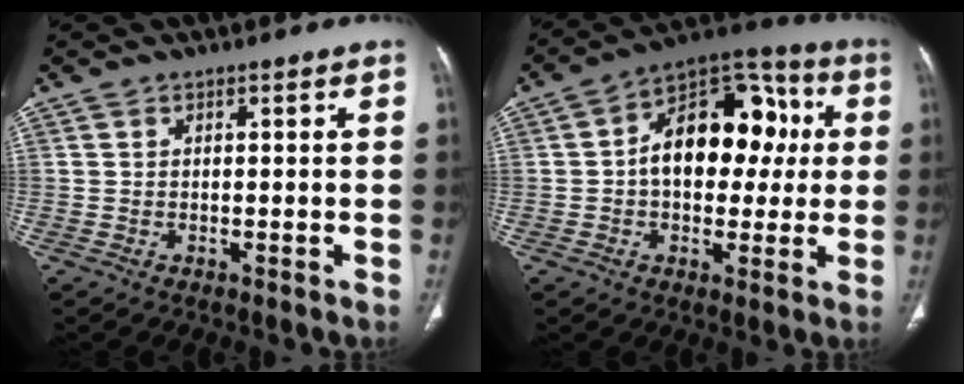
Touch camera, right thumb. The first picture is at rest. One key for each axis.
{"total": 17.8, "fx": 1.8, "fy": 11.3, "fz": 13.6, "tx": -0.153, "ty": 0.038, "tz": 0.021}